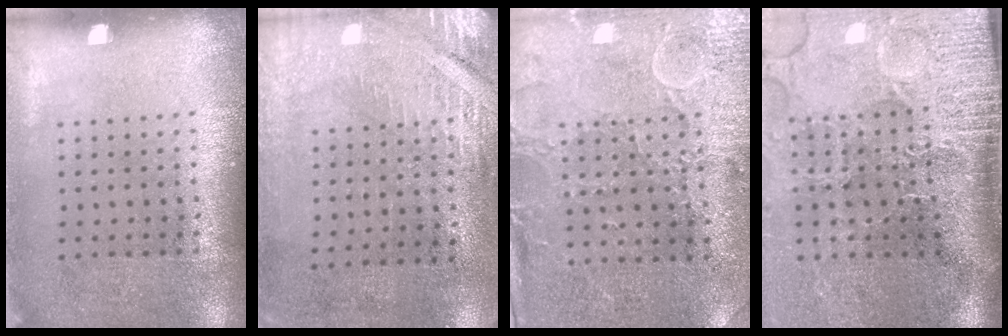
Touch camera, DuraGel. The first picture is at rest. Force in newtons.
{"total": 2.9, "press": 2.5, "slide": 1.4}
{"total": 3.0, "press": 2.6, "slide": 1.5}
{"total": 5.0, "press": 4.0, "slide": 3.0}